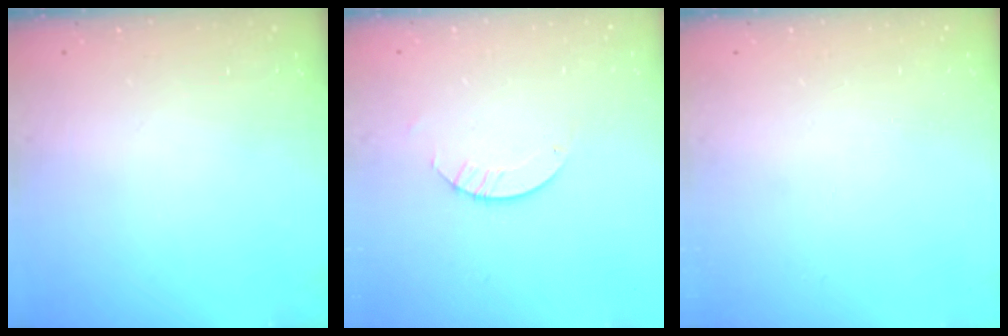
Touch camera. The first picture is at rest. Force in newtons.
{"total": 3.2, "press": 3.2, "slide": 0.3}
{"total": 0.0}